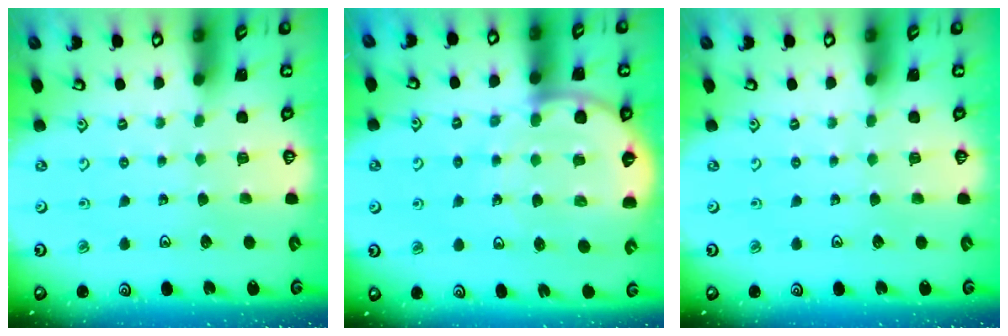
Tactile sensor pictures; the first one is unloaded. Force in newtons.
{"total": 8.8, "press": 8.5, "slide": 2.2}
{"total": 0.0}